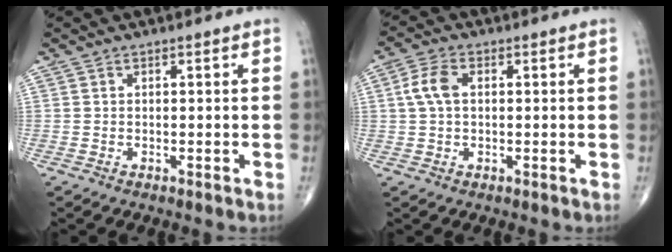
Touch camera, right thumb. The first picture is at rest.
{"total": 4.9, "force": [0.7, 2.9, 3.8], "torque": [-0.087, 0.013, 0.011]}